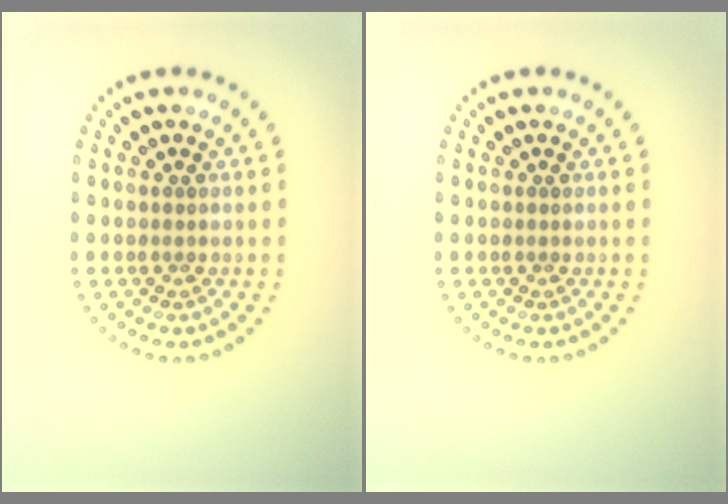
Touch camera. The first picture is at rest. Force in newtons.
{"total": 0.0}